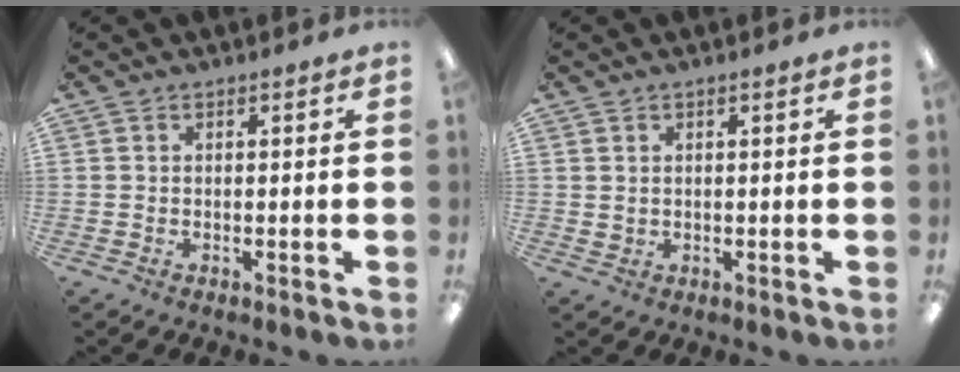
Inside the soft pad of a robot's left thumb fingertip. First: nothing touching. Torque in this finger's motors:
{"motor_torque": [-0.21, 0.11, -0.04, 0.28, 0.02]}